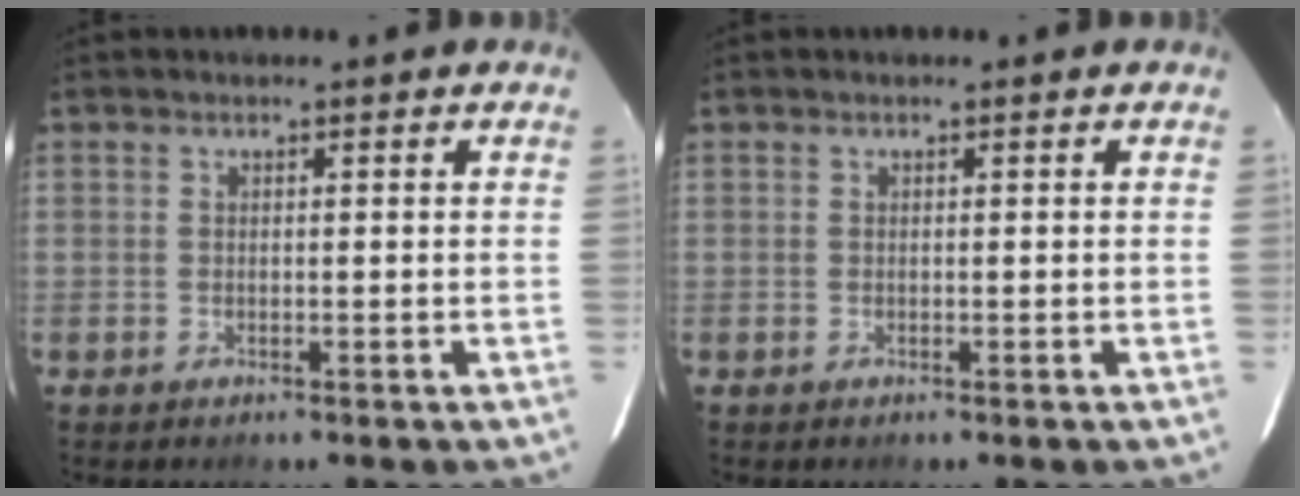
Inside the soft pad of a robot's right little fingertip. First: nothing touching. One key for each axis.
{"total": 0.0}